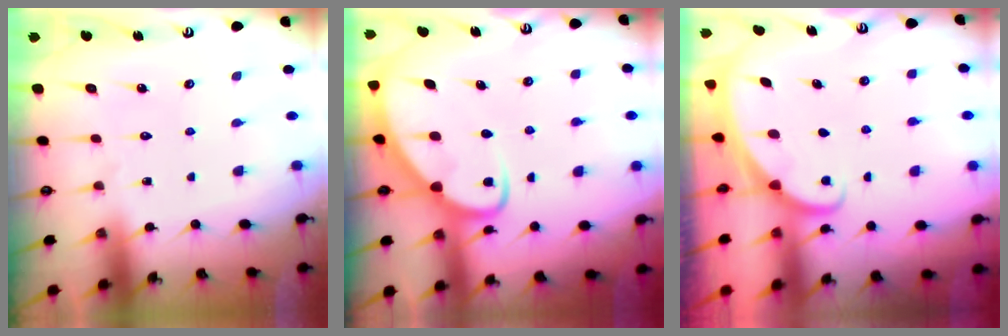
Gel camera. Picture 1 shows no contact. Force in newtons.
{"total": 4.7, "press": 4.7, "slide": 0.4}
{"total": 1.2, "press": 1.2, "slide": 0.0}